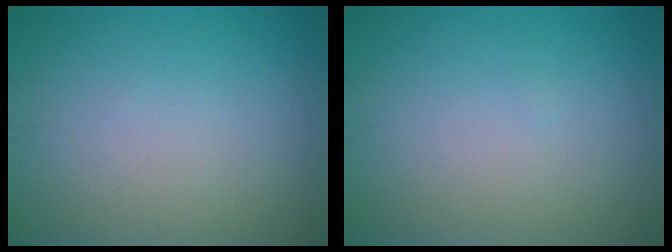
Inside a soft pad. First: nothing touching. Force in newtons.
{"total": 0.0}